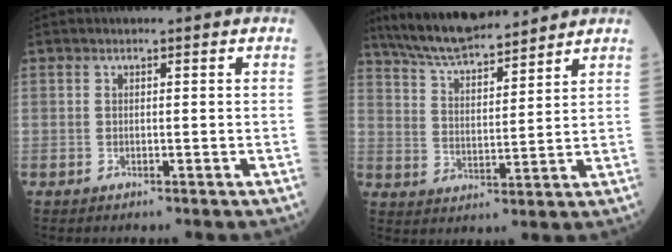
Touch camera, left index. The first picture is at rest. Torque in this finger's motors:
{"motor_torque": [1.05, -1.09, 0.14, 0.04]}